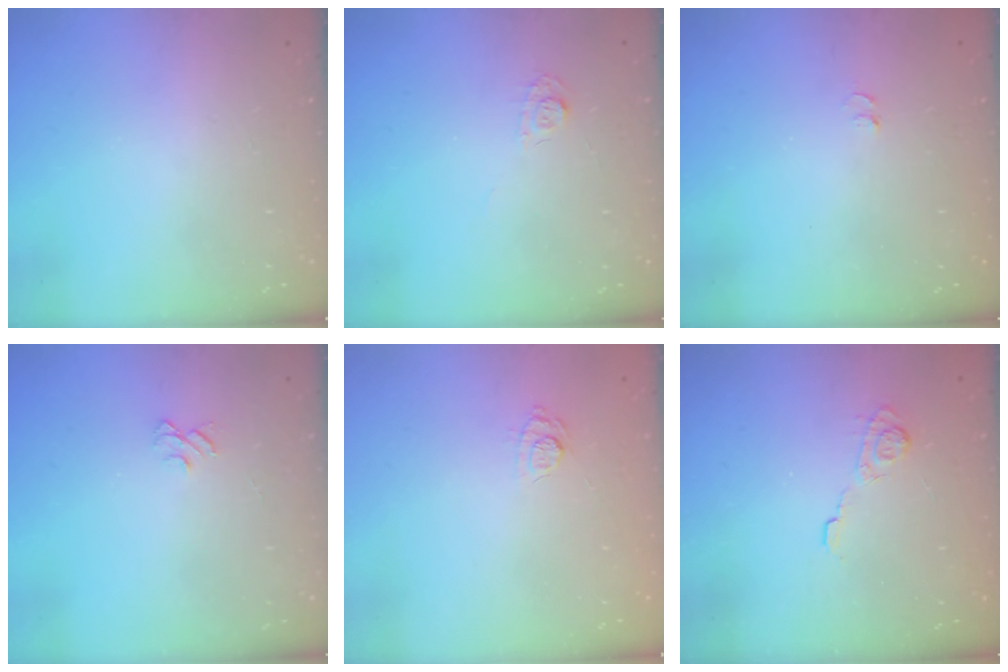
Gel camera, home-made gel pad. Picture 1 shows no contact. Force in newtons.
{"total": 4.3, "press": 4.2, "slide": 0.6}
{"total": 3.3, "press": 3.2, "slide": 0.7}
{"total": 3.8, "press": 3.8, "slide": 0.3}
{"total": 8.1, "press": 7.9, "slide": 1.4}
{"total": 4.2, "press": 3.8, "slide": 1.6}